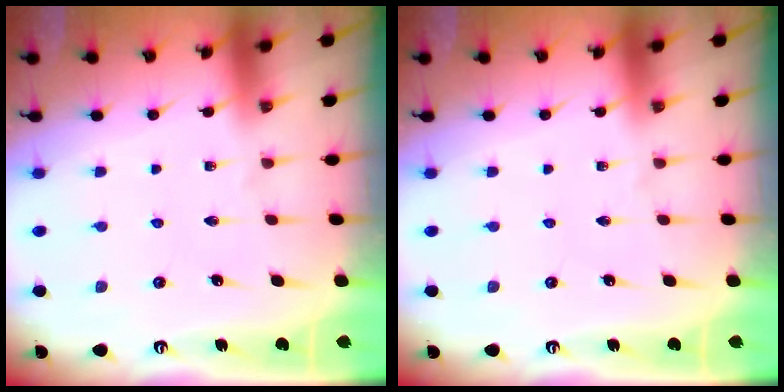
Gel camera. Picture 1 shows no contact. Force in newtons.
{"total": 0.0}